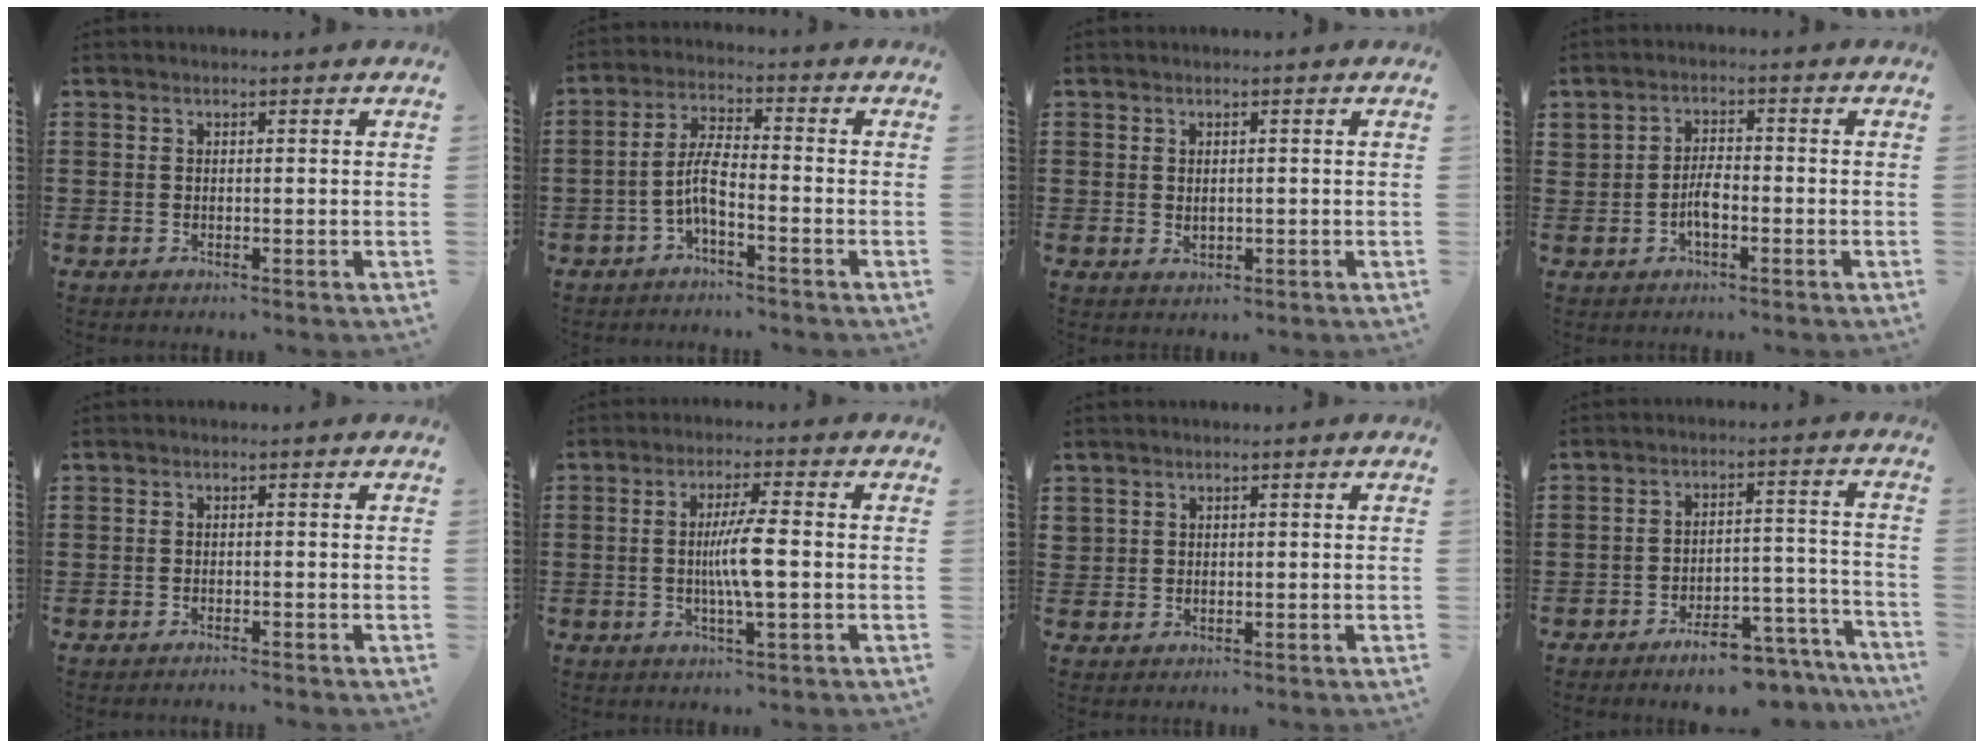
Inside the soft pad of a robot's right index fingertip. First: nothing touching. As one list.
[{"total": 5.4, "force": [-2.3, 1.2, 4.7], "torque": [-0.110, -0.005, -0.052]}, {"total": 1.1, "force": [0.2, 0.8, 0.6], "torque": [-0.014, 0.003, 0.003]}, {"total": 3.2, "force": [-1.1, 1.5, 2.6], "torque": [-0.057, -0.001, -0.022]}, {"total": 0.8, "force": [-0.8, 0.0, 0.0], "torque": [-0.003, -0.002, -0.016]}, {"total": 6.0, "force": [-0.6, 0.4, 6.0], "torque": [-0.112, -0.007, -0.016]}, {"total": 1.0, "force": [0.7, 0.6, 0.1], "torque": [-0.006, -0.002, 0.016]}, {"total": 7.7, "force": [-6.7, 2.0, 3.0], "torque": [-0.036, 0.030, -0.121]}]